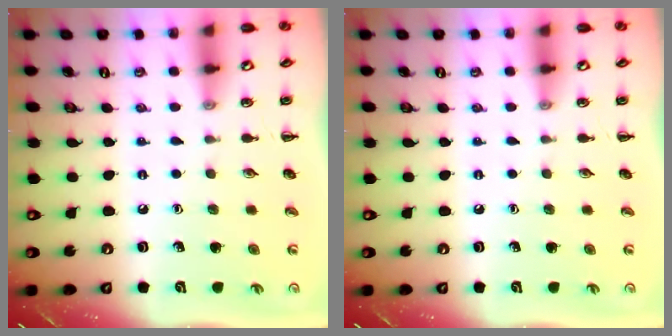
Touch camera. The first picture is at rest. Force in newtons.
{"total": 0.0}